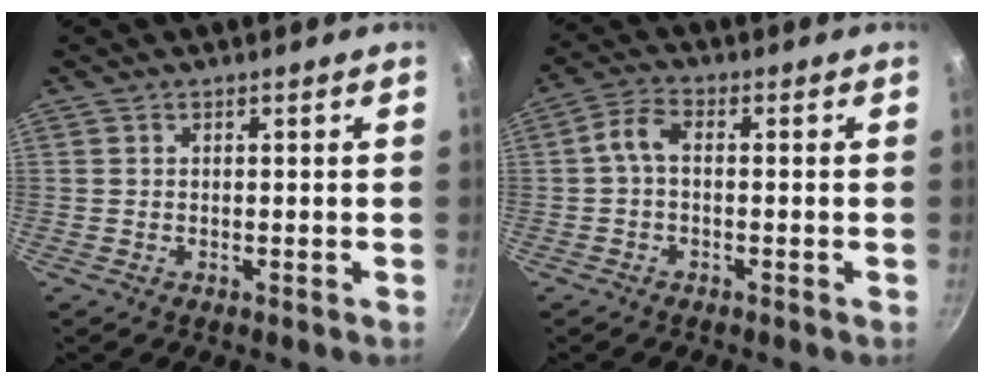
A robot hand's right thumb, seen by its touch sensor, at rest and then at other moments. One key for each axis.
{"total": 4.1, "fx": -0.4, "fy": 2.2, "fz": 3.4, "tx": -0.078, "ty": 0.021, "tz": -0.018}